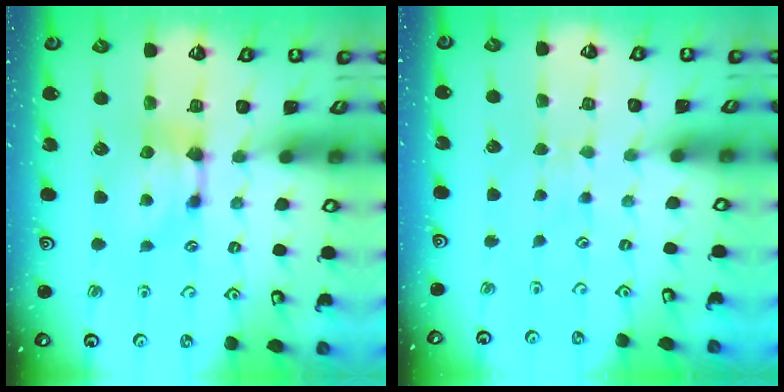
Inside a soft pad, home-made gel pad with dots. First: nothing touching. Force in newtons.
{"total": 2.9, "press": 2.9, "slide": 0.4}